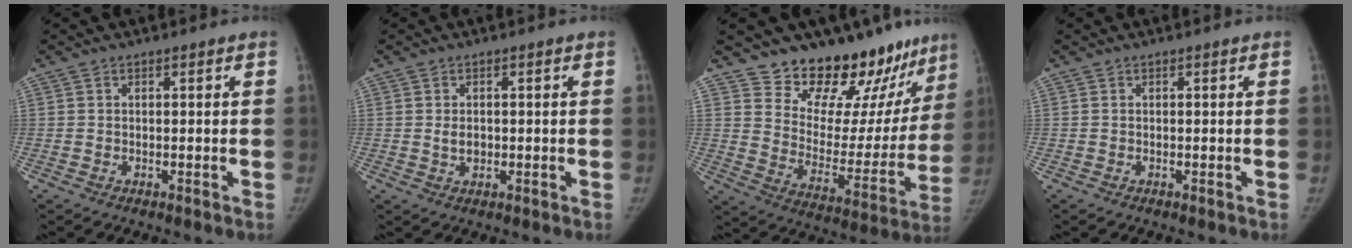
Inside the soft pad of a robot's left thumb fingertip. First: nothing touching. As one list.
[{"total": 2.4, "force": [0.1, 1.7, 1.6], "torque": [-0.021, -0.001, 0.004]}, {"total": 21.1, "force": [17.7, 8.3, 8.1], "torque": [-0.057, -0.135, 0.251]}, {"total": 0.0}]